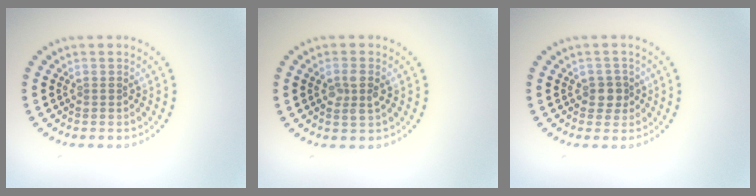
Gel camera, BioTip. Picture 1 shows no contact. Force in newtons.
{"total": 2.1, "press": 2.0, "slide": 0.6}
{"total": 1.8, "press": 1.5, "slide": 0.9}